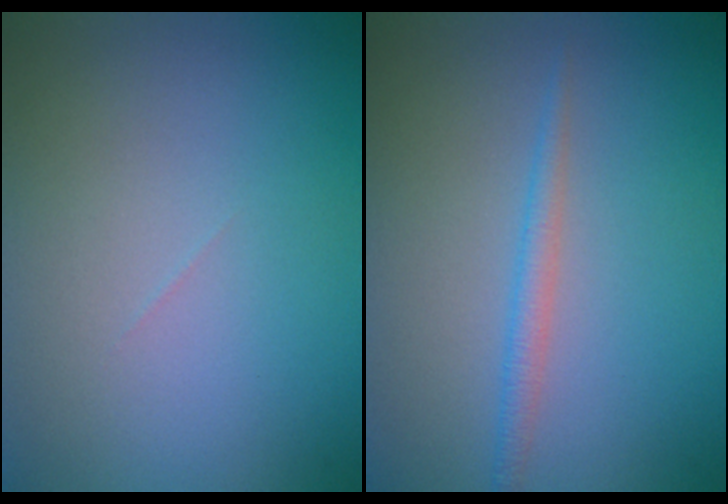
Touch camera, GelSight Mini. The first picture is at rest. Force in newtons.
{"total": 1.5, "press": 1.5, "slide": 0.1}